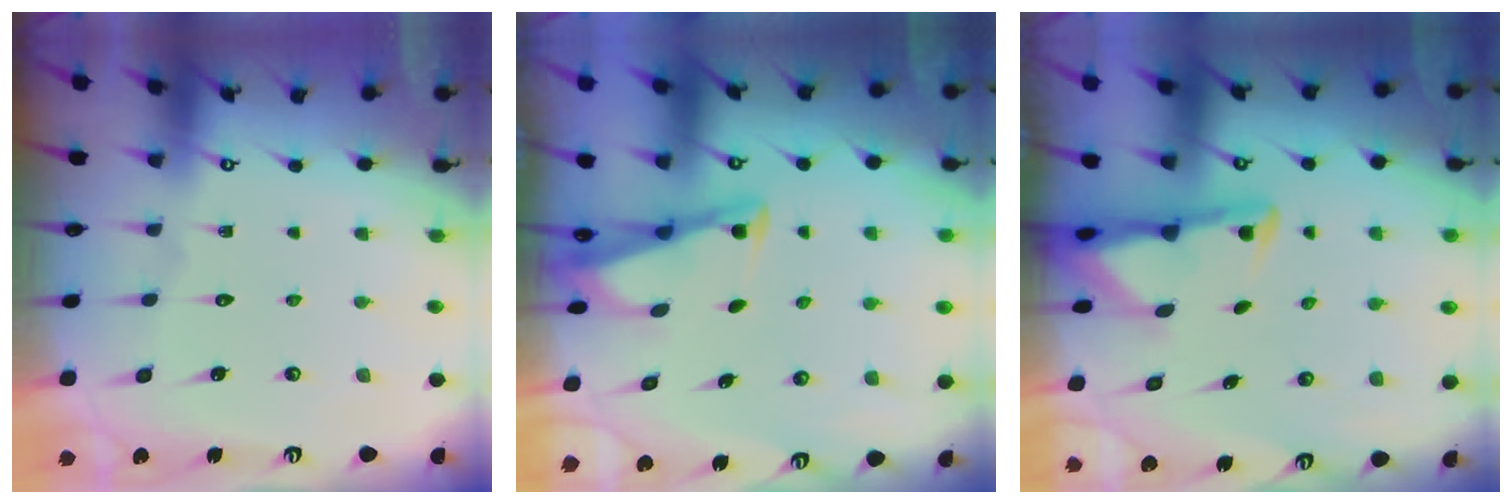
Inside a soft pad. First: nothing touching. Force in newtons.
{"total": 2.8, "press": 2.8, "slide": 0.3}
{"total": 2.9, "press": 2.9, "slide": 0.7}